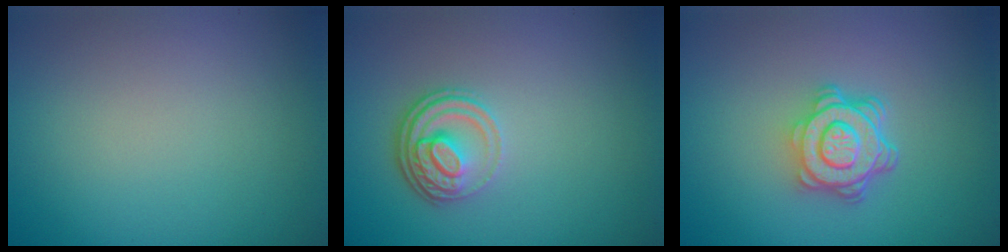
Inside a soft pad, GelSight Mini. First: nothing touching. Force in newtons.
{"total": 3.5, "press": 2.6, "slide": 2.3}
{"total": 4.7, "press": 3.5, "slide": 3.1}